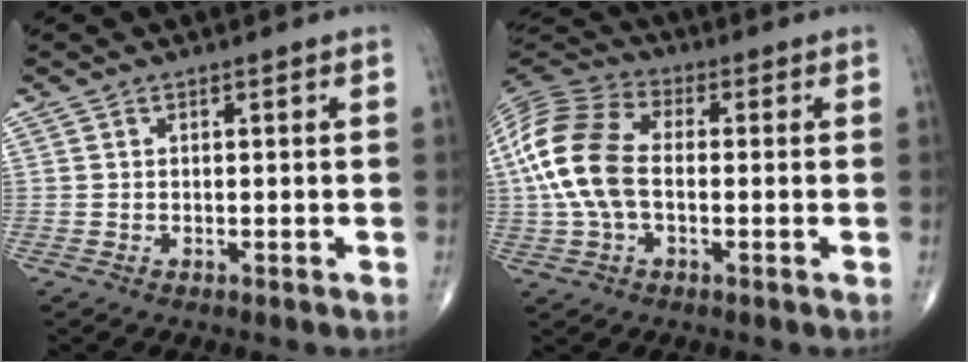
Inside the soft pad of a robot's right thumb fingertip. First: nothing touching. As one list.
[{"total": 15.1, "force": [-0.4, 8.9, 12.1], "torque": [-0.268, 0.031, -0.014]}]